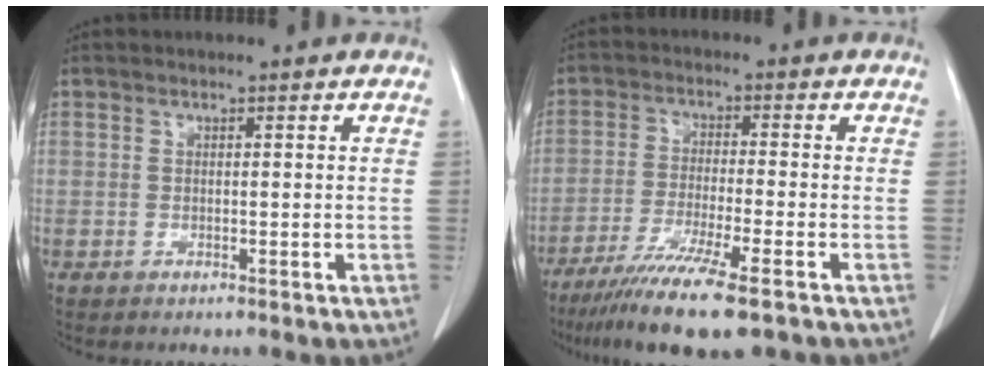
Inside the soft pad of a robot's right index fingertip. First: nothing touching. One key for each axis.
{"total": 11.5, "fx": -7.8, "fy": 0.1, "fz": 8.4, "tx": -0.141, "ty": -0.031, "tz": -0.129}